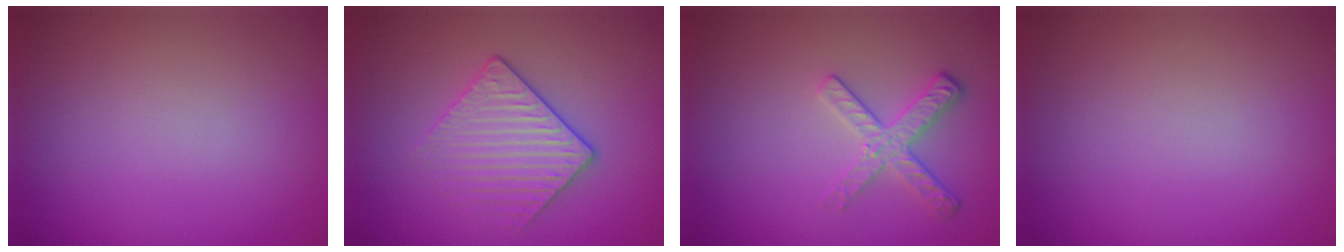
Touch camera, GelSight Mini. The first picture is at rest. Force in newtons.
{"total": 3.0, "press": 2.8, "slide": 1.1}
{"total": 2.6, "press": 2.2, "slide": 1.4}
{"total": 0.0}